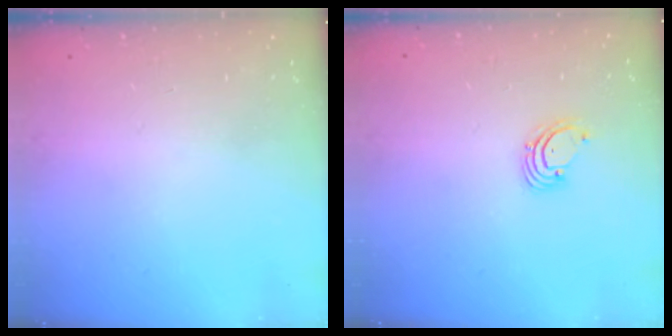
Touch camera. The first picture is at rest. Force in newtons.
{"total": 1.6, "press": 1.6, "slide": 0.1}